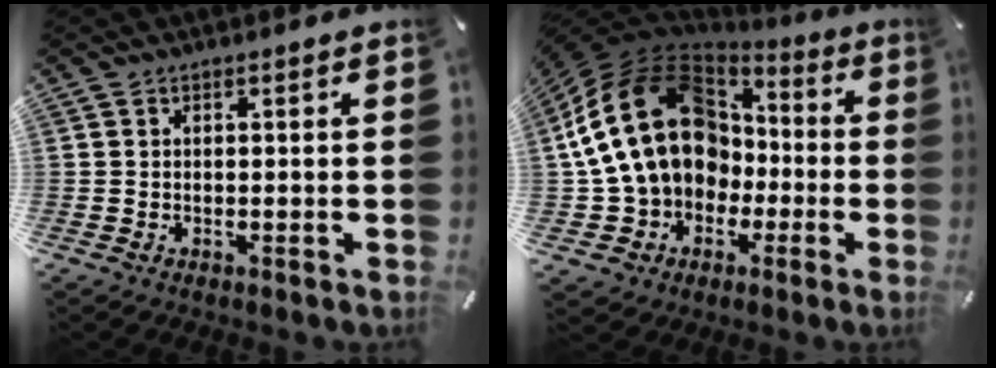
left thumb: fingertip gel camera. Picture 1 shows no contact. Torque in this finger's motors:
{"motor_torque": [1.90, 2.93, 2.77, 0.00, 0.87]}